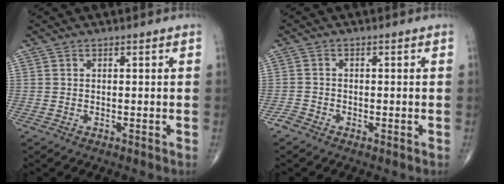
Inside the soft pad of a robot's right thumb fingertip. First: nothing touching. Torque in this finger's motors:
{"motor_torque": [2.09, 1.57, 0.18, -0.53, 0.01]}